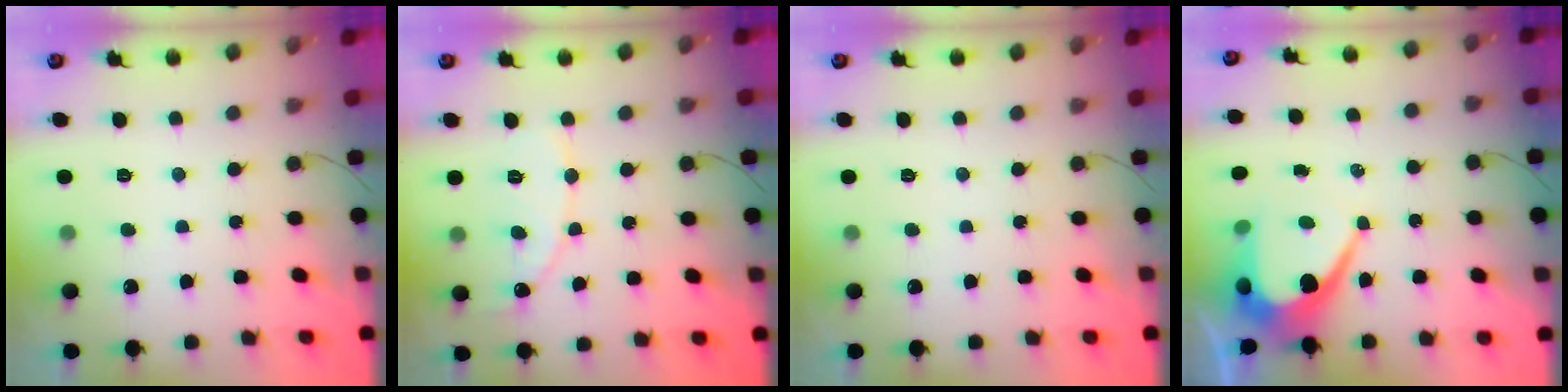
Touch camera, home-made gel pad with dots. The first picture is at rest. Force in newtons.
{"total": 8.8, "press": 8.8, "slide": 0.8}
{"total": 0.0}
{"total": 9.4, "press": 9.4, "slide": 0.7}